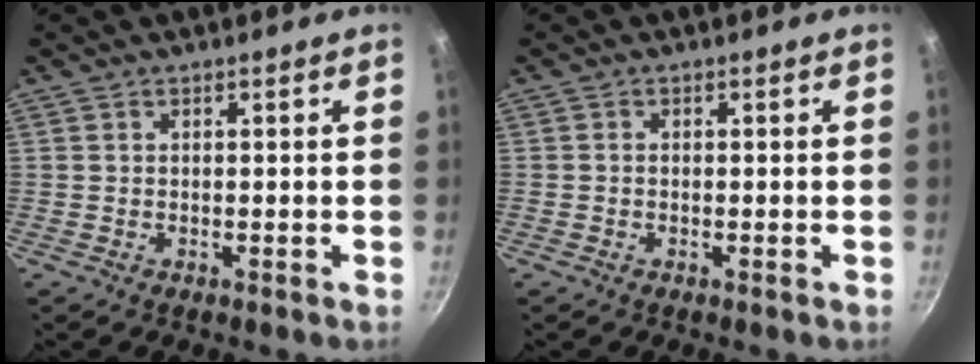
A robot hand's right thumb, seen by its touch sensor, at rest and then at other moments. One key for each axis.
{"total": 0.6, "fx": -0.1, "fy": 0.5, "fz": 0.3, "tx": -0.004, "ty": 0.003, "tz": -0.004}